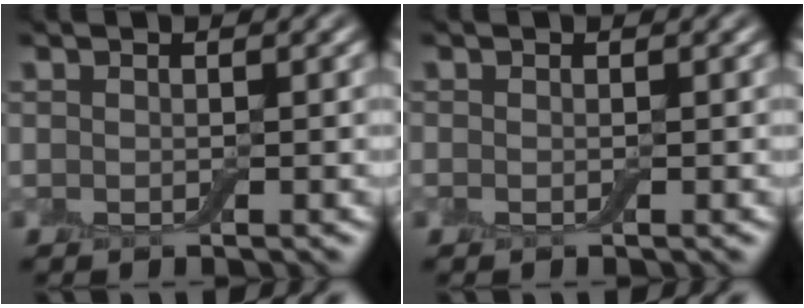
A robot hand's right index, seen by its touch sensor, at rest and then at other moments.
{"total": 0.0}